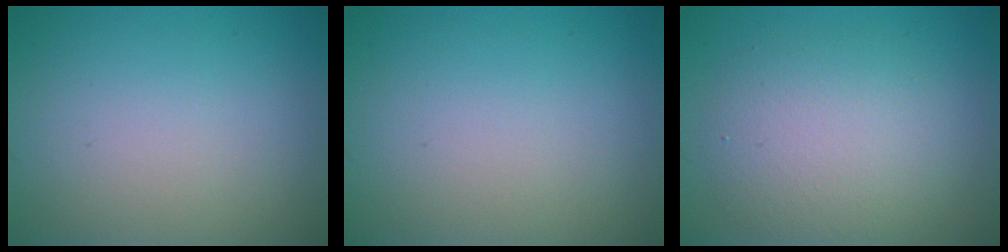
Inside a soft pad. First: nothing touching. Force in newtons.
{"total": 0.0}
{"total": 5.1, "press": 5.1, "slide": 0.1}